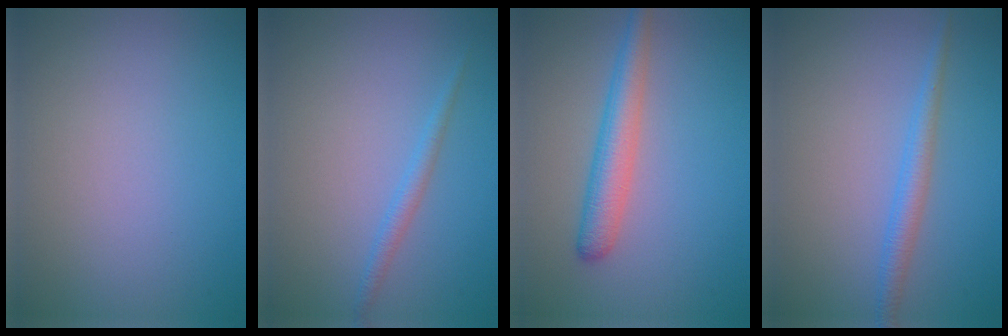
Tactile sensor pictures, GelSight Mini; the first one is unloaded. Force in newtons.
{"total": 1.3, "press": 1.3, "slide": 0.1}
{"total": 3.6, "press": 3.6, "slide": 0.2}
{"total": 2.1, "press": 2.1, "slide": 0.1}